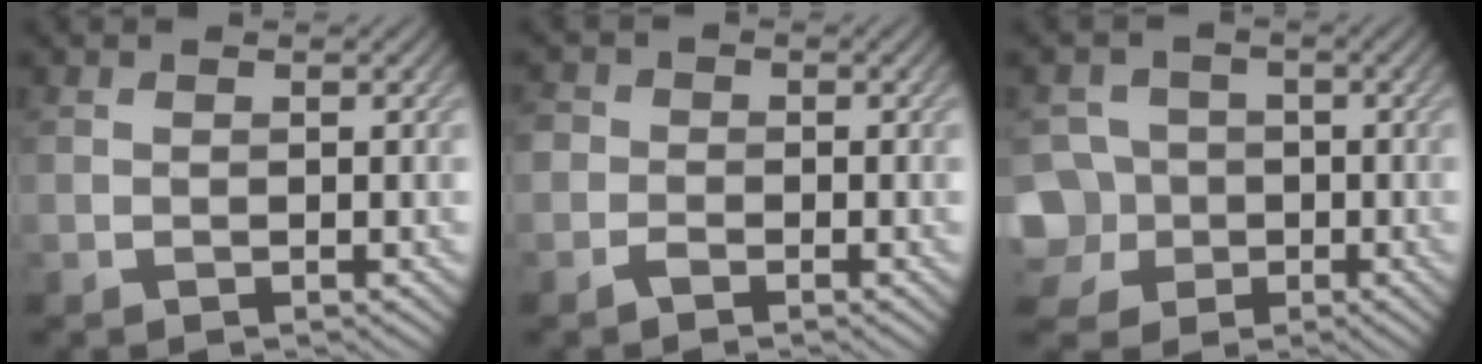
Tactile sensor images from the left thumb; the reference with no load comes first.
{"total": 1.3, "force": [-0.8, 1.0, 0.4], "torque": [0.000, 0.006, -0.029]}
{"total": 8.5, "force": [-2.4, 7.8, 2.4], "torque": [-0.083, -0.019, -0.071]}